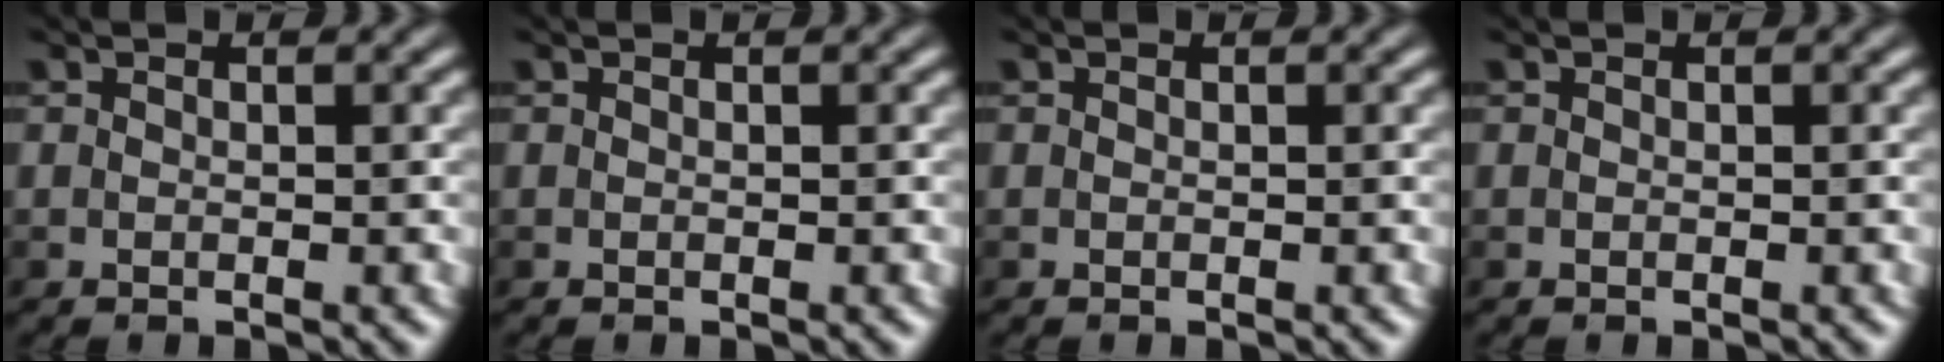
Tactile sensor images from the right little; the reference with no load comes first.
{"total": 0.0}
{"total": 0.0}
{"total": 0.0}